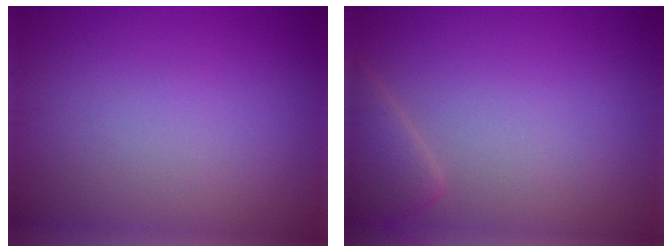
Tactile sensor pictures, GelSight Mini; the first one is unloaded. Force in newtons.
{"total": 2.6, "press": 2.5, "slide": 0.3}